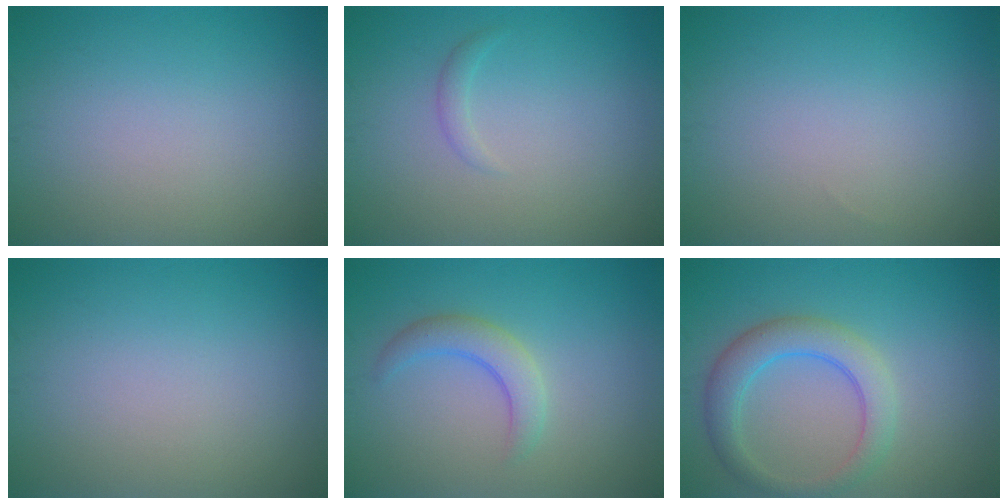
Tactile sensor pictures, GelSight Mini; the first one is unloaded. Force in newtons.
{"total": 0.9, "press": 0.9, "slide": 0.0}
{"total": 0.0}
{"total": 0.0}
{"total": 2.7, "press": 2.7, "slide": 0.2}
{"total": 4.1, "press": 4.1, "slide": 0.2}